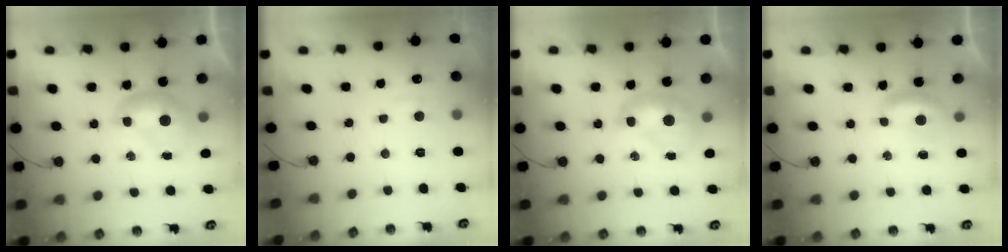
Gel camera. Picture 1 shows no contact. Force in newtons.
{"total": 1.4, "press": 1.2, "slide": 0.7}
{"total": 1.5, "press": 1.5, "slide": 0.1}
{"total": 1.6, "press": 1.6, "slide": 0.3}